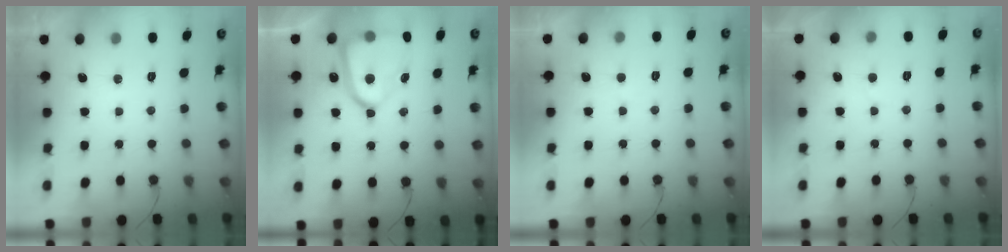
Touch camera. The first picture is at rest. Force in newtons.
{"total": 16.1, "press": 16.1, "slide": 1.2}
{"total": 2.1, "press": 2.1, "slide": 0.1}
{"total": 2.6, "press": 2.6, "slide": 0.2}